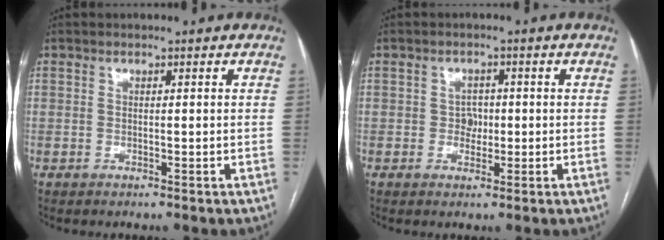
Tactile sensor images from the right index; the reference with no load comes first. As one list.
[{"total": 2.4, "force": [-0.1, 2.0, 1.3], "torque": [-0.013, 0.005, -0.001]}]